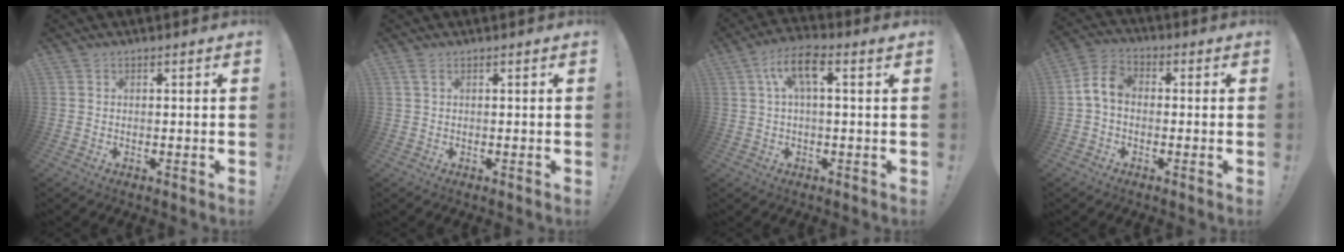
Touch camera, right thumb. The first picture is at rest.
{"total": 1.3, "force": [0.6, 0.3, 1.2], "torque": [-0.024, 0.001, 0.010]}
{"total": 8.4, "force": [2.0, 2.5, 7.8], "torque": [-0.135, 0.006, 0.035]}
{"total": 7.3, "force": [-0.5, 4.7, 5.5], "torque": [-0.113, 0.017, -0.003]}